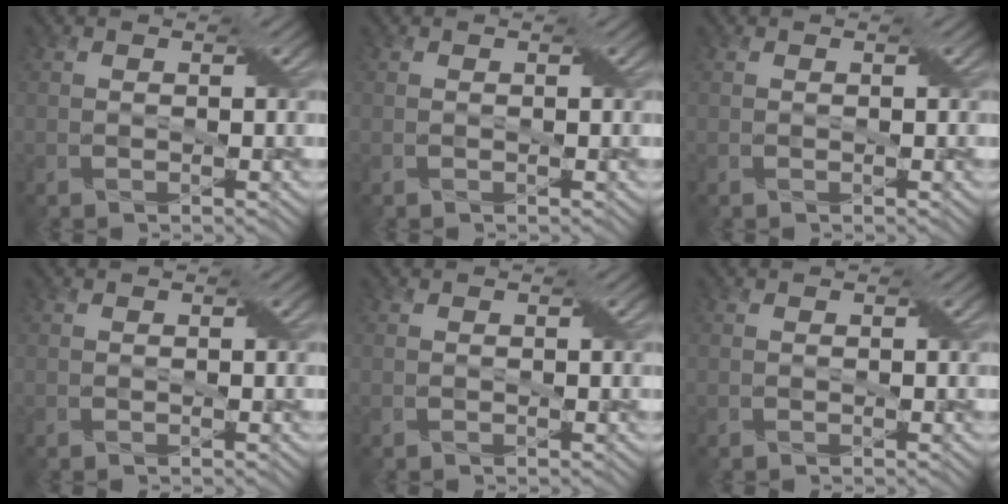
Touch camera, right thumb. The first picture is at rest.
{"total": 0.0}
{"total": 0.0}
{"total": 0.0}
{"total": 0.0}
{"total": 0.0}